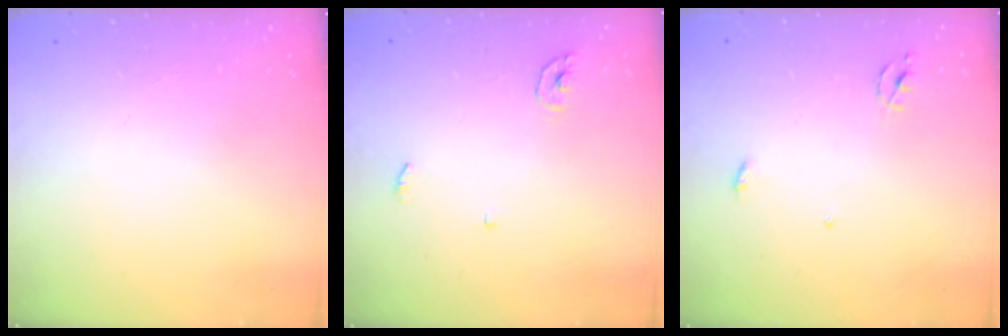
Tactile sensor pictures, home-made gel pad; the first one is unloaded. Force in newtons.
{"total": 3.7, "press": 3.6, "slide": 0.3}
{"total": 2.3, "press": 2.3, "slide": 0.1}